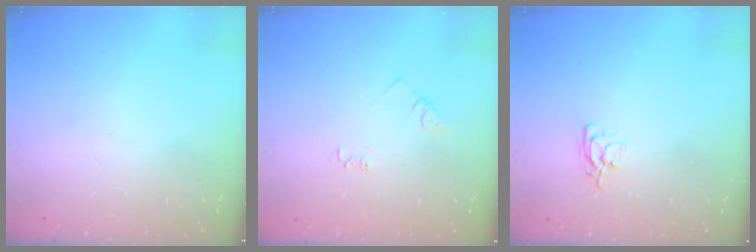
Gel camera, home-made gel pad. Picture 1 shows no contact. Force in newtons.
{"total": 3.9, "press": 3.9, "slide": 0.5}
{"total": 3.9, "press": 3.9, "slide": 0.4}